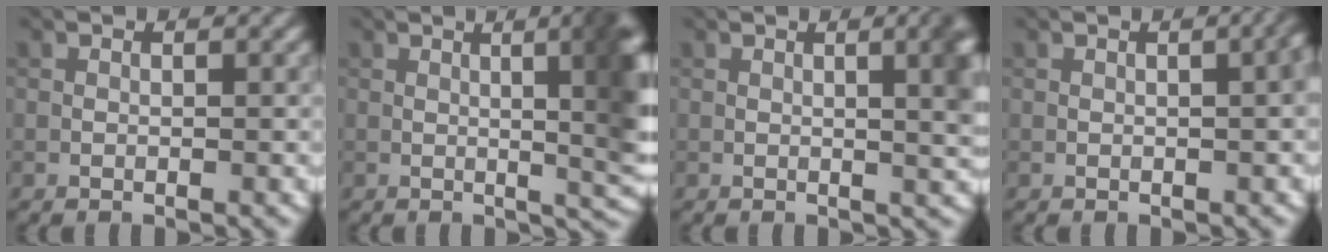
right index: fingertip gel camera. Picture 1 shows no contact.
{"total": 10.5, "force": [1.4, 3.7, 9.7], "torque": [-0.078, 0.020, 0.008]}
{"total": 5.5, "force": [1.0, 1.9, 5.0], "torque": [-0.039, 0.012, 0.012]}
{"total": 2.6, "force": [0.2, 0.8, 2.4], "torque": [-0.018, 0.012, 0.004]}